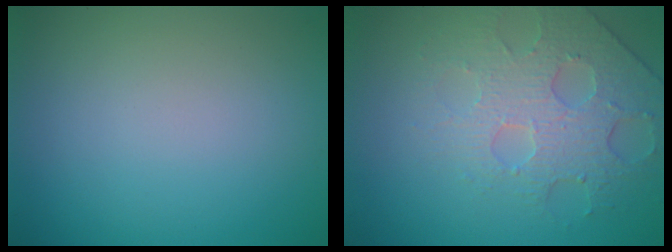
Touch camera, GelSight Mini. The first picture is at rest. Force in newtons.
{"total": 4.1, "press": 3.9, "slide": 1.1}